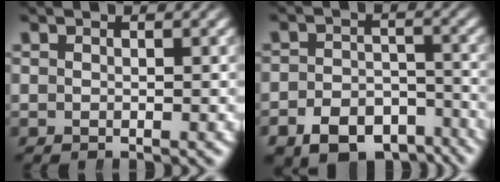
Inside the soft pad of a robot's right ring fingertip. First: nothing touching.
{"total": 8.6, "force": [-6.6, 4.9, 2.4], "torque": [-0.025, -0.023, -0.105]}